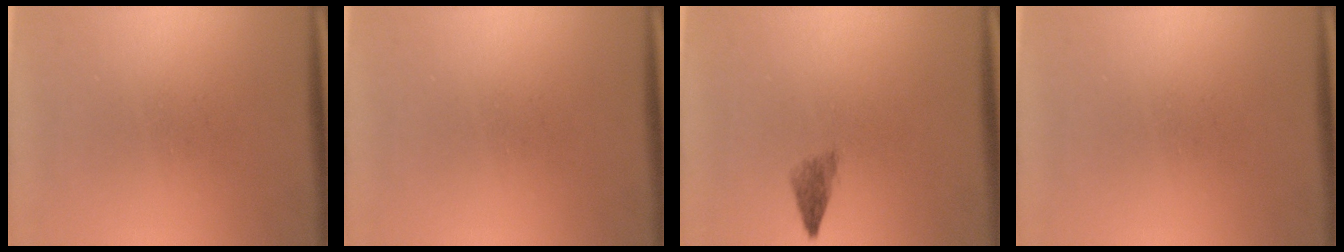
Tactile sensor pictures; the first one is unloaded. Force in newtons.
{"total": 0.0}
{"total": 1.9}
{"total": 0.0}